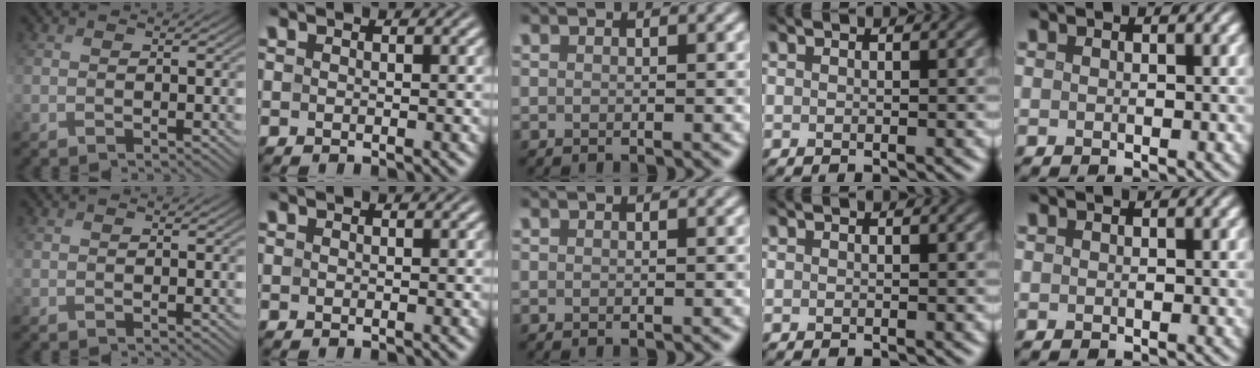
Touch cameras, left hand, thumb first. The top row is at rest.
{}